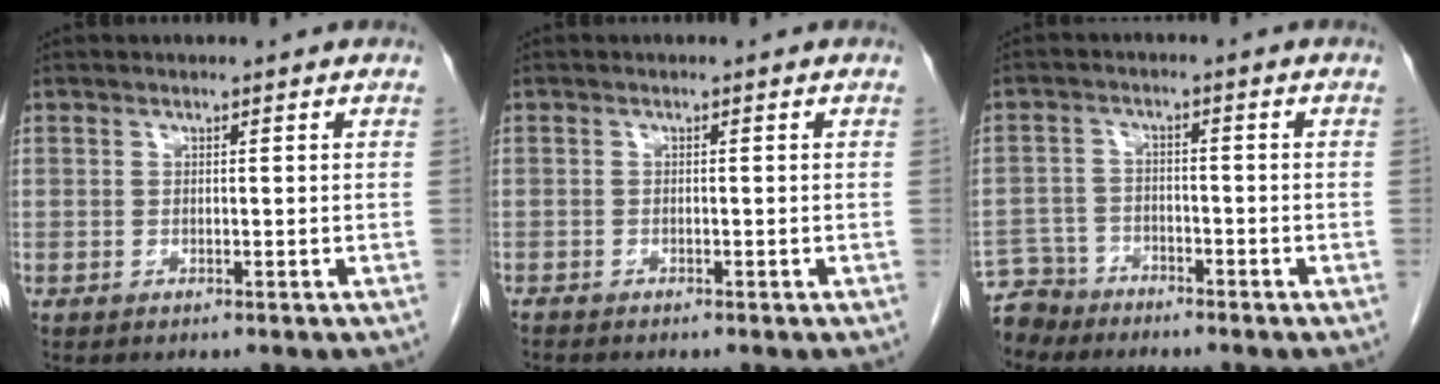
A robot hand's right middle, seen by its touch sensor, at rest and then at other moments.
{"total": 1.0, "force": [-0.9, 0.2, 0.3], "torque": [-0.010, -0.001, -0.019]}
{"total": 5.1, "force": [-4.6, 1.9, -0.9], "torque": [0.018, -0.003, -0.091]}